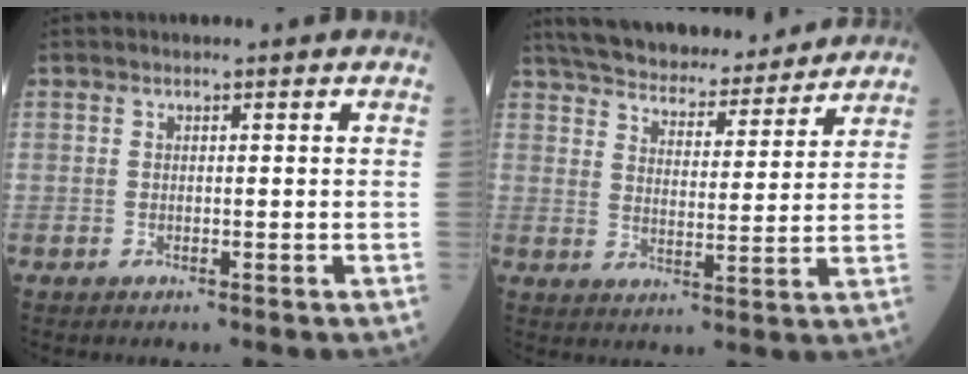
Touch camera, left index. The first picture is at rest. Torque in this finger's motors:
{"motor_torque": [0.27, -0.68, -0.53, 0.02]}